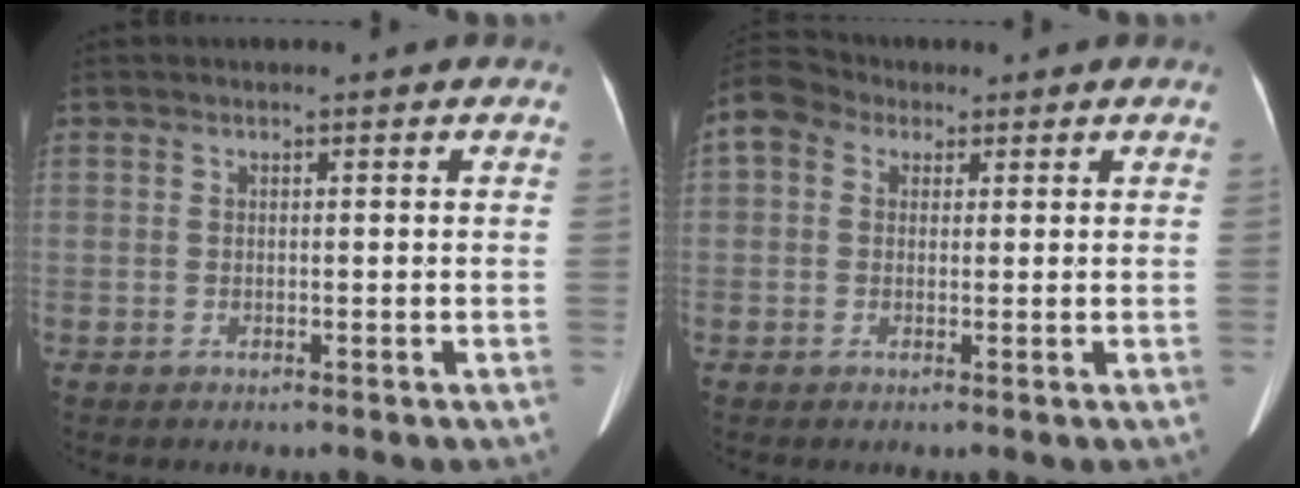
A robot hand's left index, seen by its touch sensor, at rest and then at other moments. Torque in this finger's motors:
{"motor_torque": [-0.22, -0.16, 0.31, 0.09]}